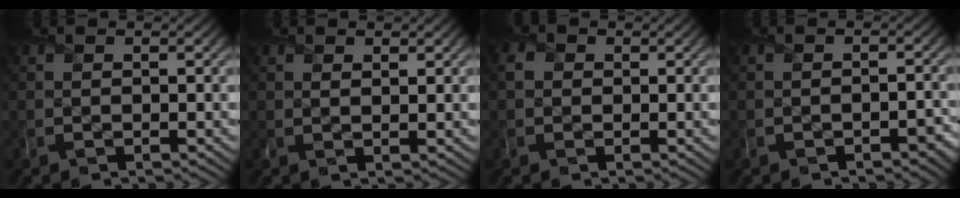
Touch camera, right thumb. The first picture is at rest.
{"total": 1.3, "force": [1.0, 0.4, 0.7], "torque": [-0.019, -0.003, 0.019]}
{"total": 1.8, "force": [0.3, 1.6, 0.8], "torque": [-0.023, 0.002, 0.000]}
{"total": 1.9, "force": [-1.4, 1.0, 0.8], "torque": [-0.010, -0.007, -0.020]}